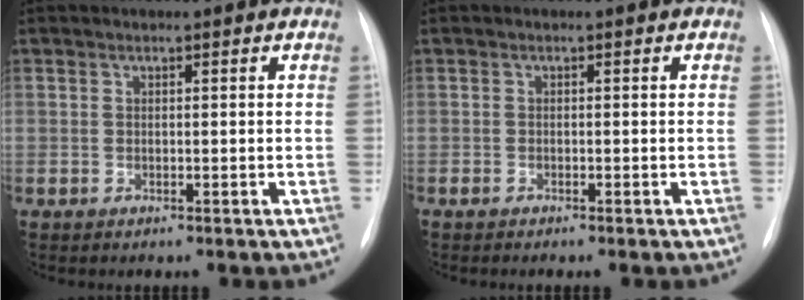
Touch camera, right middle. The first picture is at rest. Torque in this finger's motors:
{"motor_torque": [-0.31, -0.08, -0.01, -0.01]}